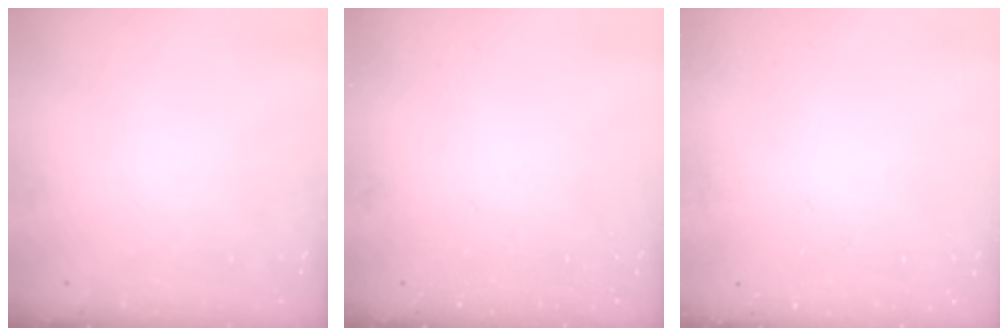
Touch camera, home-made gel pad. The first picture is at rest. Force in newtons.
{"total": 0.0}
{"total": 1.8, "press": 1.8, "slide": 0.2}